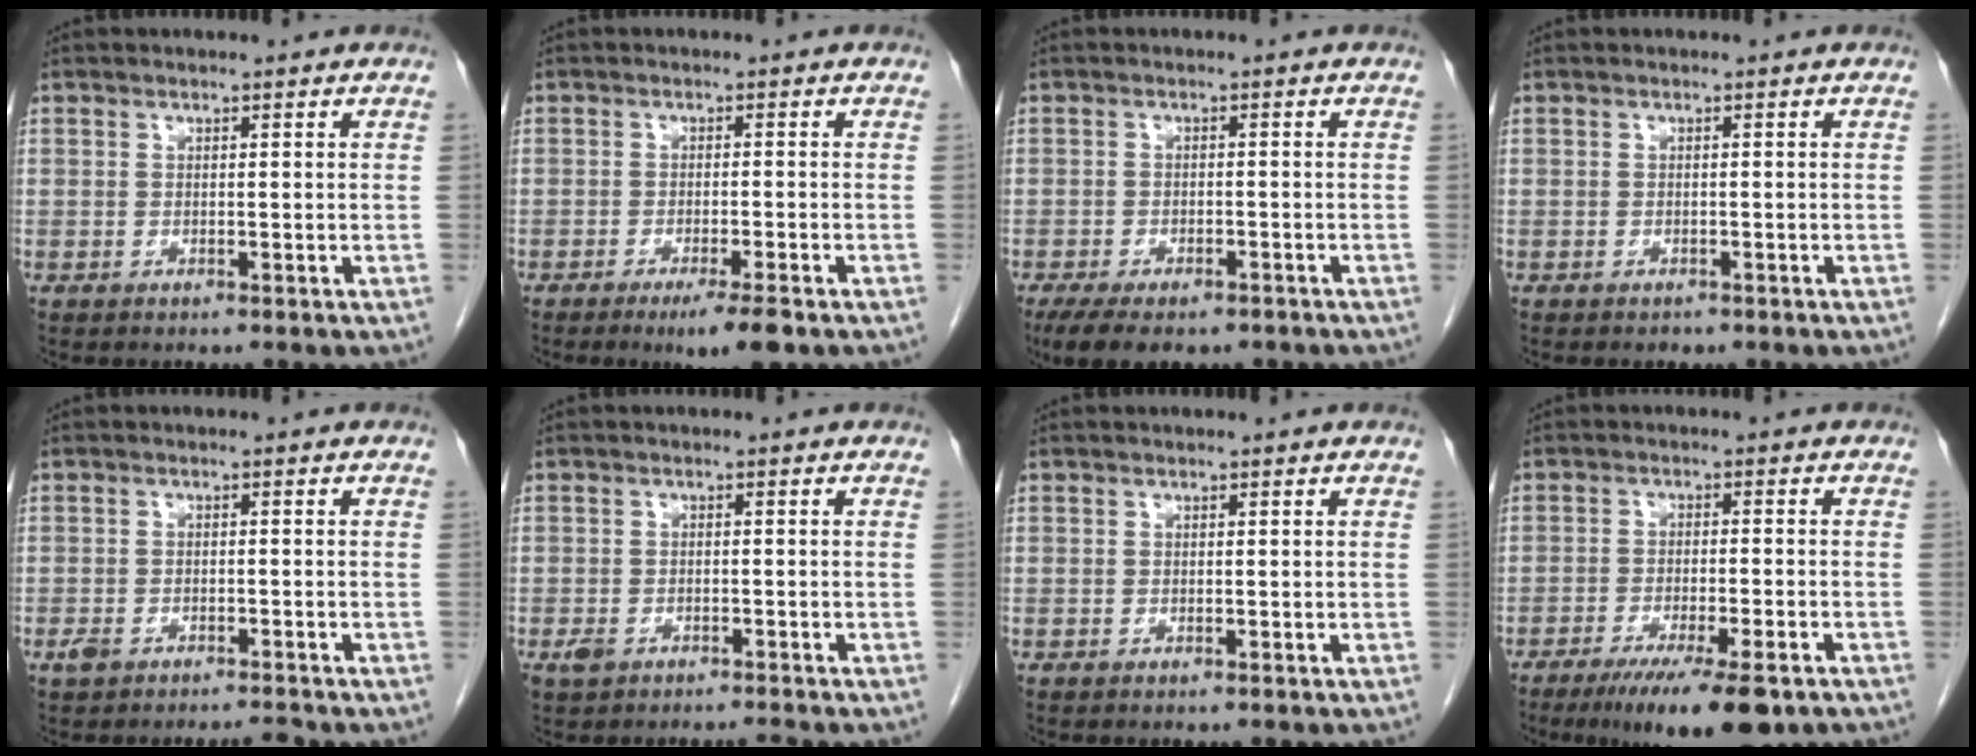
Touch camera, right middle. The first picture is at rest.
{"total": 5.1, "force": [-3.2, 0.1, 4.0], "torque": [-0.062, -0.015, -0.049]}
{"total": 9.3, "force": [-6.8, 3.8, 5.1], "torque": [-0.075, -0.008, -0.098]}
{"total": 0.7, "force": [-0.6, 0.4, 0.2], "torque": [-0.010, -0.001, -0.005]}
{"total": 2.4, "force": [-1.9, 0.6, 1.3], "torque": [-0.034, 0.000, -0.032]}
{"total": 2.2, "force": [-1.6, 0.7, 1.3], "torque": [-0.031, -0.003, -0.025]}
{"total": 0.0}
{"total": 11.7, "force": [-8.0, 1.8, 8.4], "torque": [-0.121, -0.022, -0.120]}